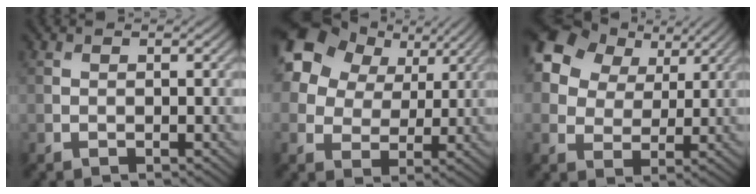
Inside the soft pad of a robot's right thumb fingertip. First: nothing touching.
{"total": 16.7, "force": [8.6, 11.7, 8.2], "torque": [-0.245, 0.069, 0.176]}
{"total": 14.1, "force": [7.2, 9.7, 7.2], "torque": [-0.194, 0.059, 0.131]}